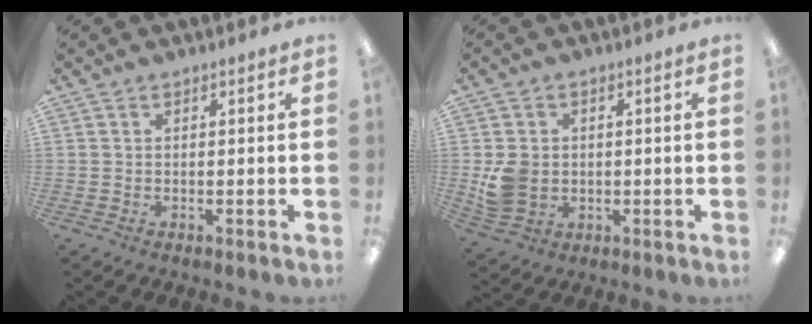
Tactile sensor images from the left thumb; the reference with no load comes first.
{"total": 7.1, "force": [-0.3, 6.2, 3.3], "torque": [-0.060, 0.010, 0.000]}